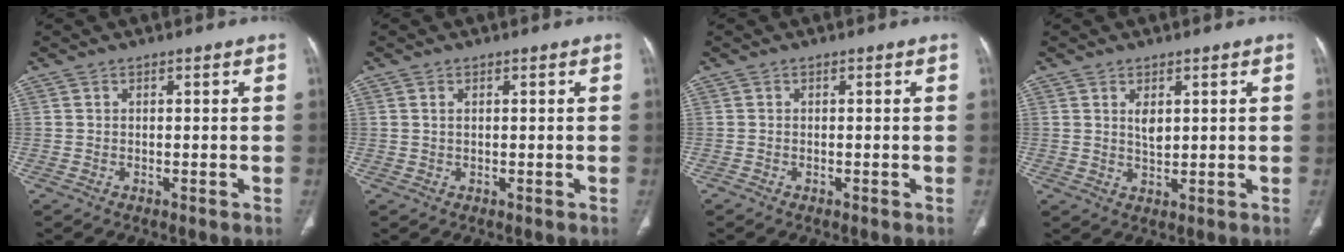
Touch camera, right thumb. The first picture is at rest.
{"total": 0.8, "force": [0.3, 0.4, 0.6], "torque": [-0.017, 0.003, 0.008]}
{"total": 0.0}
{"total": 2.8, "force": [1.1, 1.4, 2.2], "torque": [-0.032, -0.010, 0.022]}